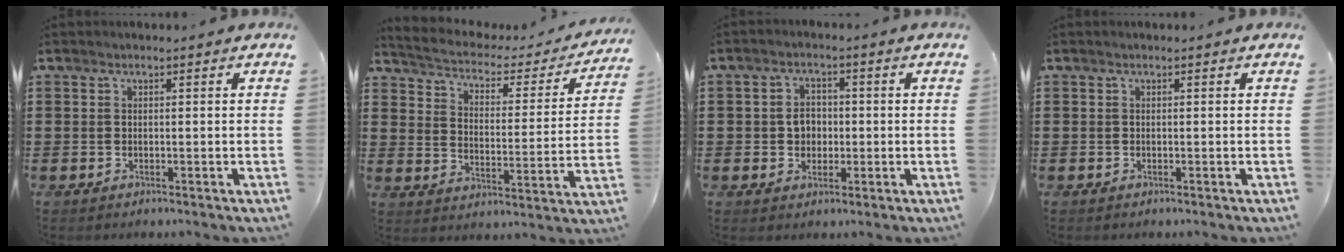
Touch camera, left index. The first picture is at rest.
{"total": 2.7, "force": [2.2, 1.0, 1.2], "torque": [-0.039, -0.020, 0.028]}
{"total": 3.6, "force": [-0.1, 3.0, 2.1], "torque": [-0.040, 0.005, -0.008]}
{"total": 0.0}